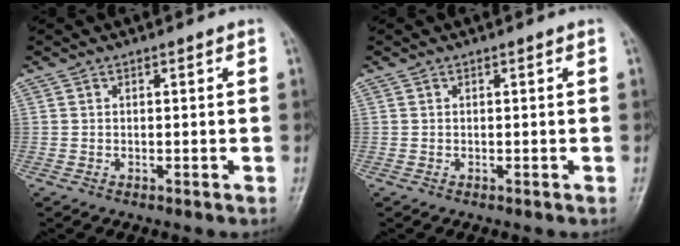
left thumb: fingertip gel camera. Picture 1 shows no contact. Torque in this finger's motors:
{"motor_torque": [0.00, 0.00, 0.00, 0.00, 0.00]}